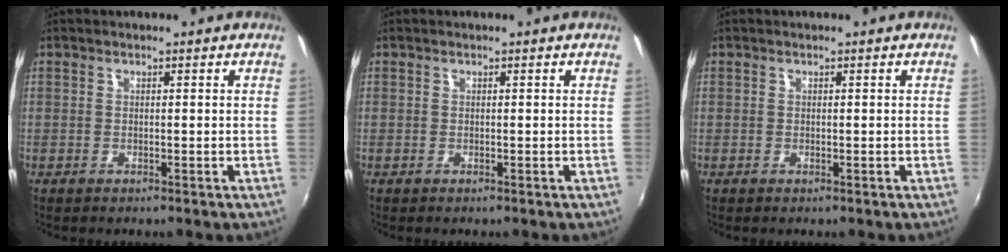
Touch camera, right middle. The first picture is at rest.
{"total": 0.0}
{"total": 0.0}